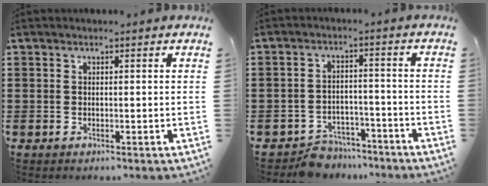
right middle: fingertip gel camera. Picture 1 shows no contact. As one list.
[{"total": 5.1, "force": [-4.9, 1.4, 0.0], "torque": [-0.009, 0.009, -0.104]}]